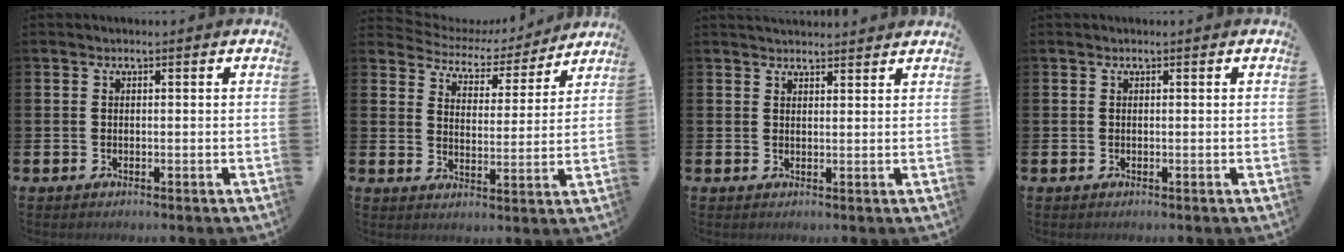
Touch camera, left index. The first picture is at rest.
{"total": 4.3, "force": [3.9, 1.8, 0.3], "torque": [-0.039, -0.034, 0.061]}
{"total": 2.5, "force": [2.4, 0.4, 0.0], "torque": [0.005, -0.014, 0.042]}
{"total": 0.0}